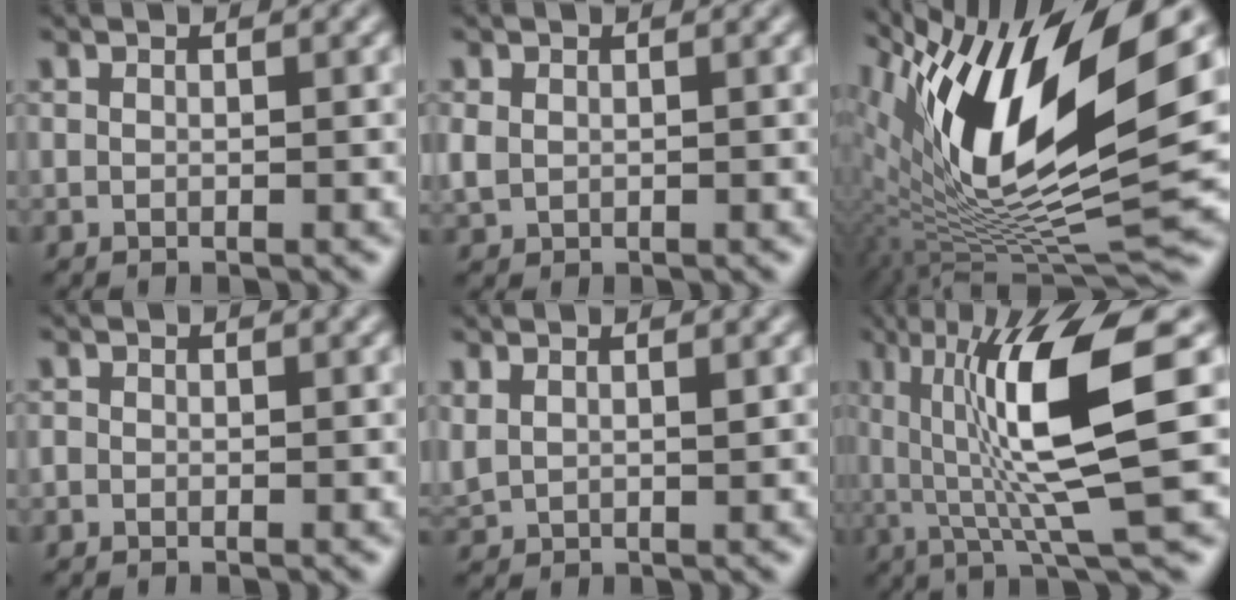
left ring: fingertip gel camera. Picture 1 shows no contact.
{"total": 1.5, "force": [0.0, 1.2, 0.8], "torque": [-0.018, 0.001, 0.008]}
{"total": 13.5, "force": [3.5, 4.1, 12.4], "torque": [-0.223, -0.003, 0.065]}
{"total": 0.7, "force": [-0.4, 0.5, 0.1], "torque": [0.001, 0.002, -0.005]}
{"total": 1.7, "force": [0.7, 0.9, 1.2], "torque": [-0.030, 0.001, 0.026]}
{"total": 9.8, "force": [1.3, 1.7, 9.5], "torque": [-0.154, -0.005, 0.033]}